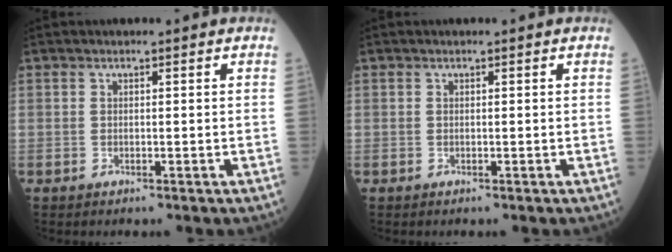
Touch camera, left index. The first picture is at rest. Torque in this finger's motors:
{"motor_torque": [0.03, -0.03, 0.00, 0.00]}